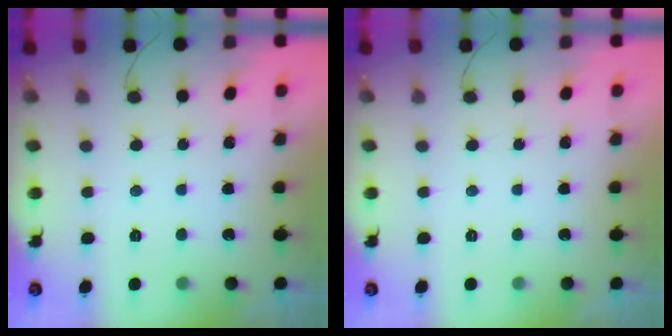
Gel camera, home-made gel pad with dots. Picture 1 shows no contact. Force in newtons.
{"total": 0.0}